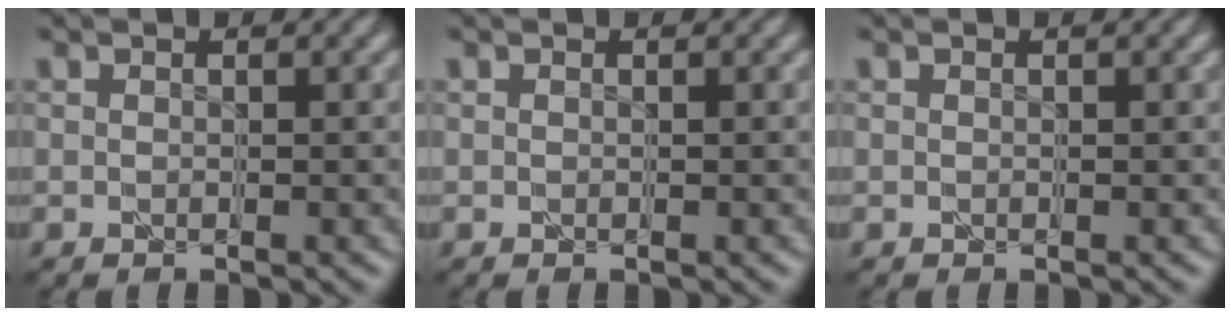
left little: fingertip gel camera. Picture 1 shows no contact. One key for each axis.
{"total": 0.0}
{"total": 0.0}